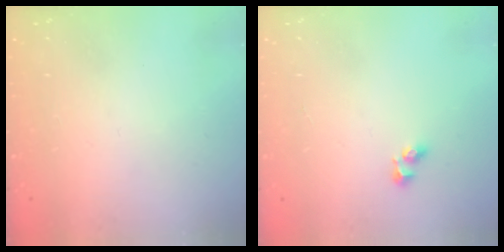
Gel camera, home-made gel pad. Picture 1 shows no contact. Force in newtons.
{"total": 4.6, "press": 4.3, "slide": 1.8}